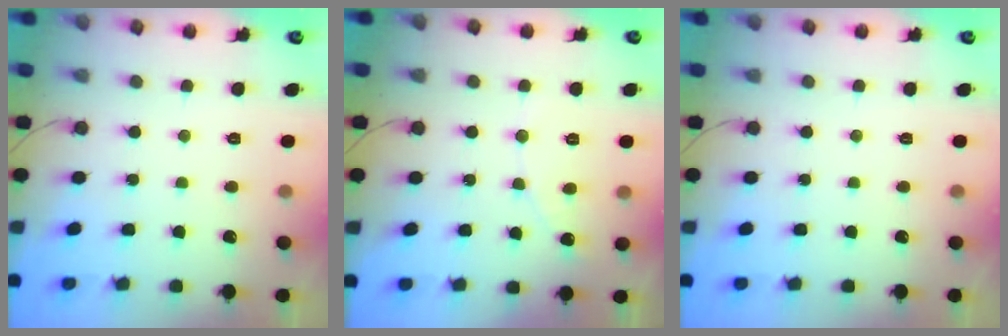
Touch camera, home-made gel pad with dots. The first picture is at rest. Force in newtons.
{"total": 3.7, "press": 3.7, "slide": 0.4}
{"total": 0.0}